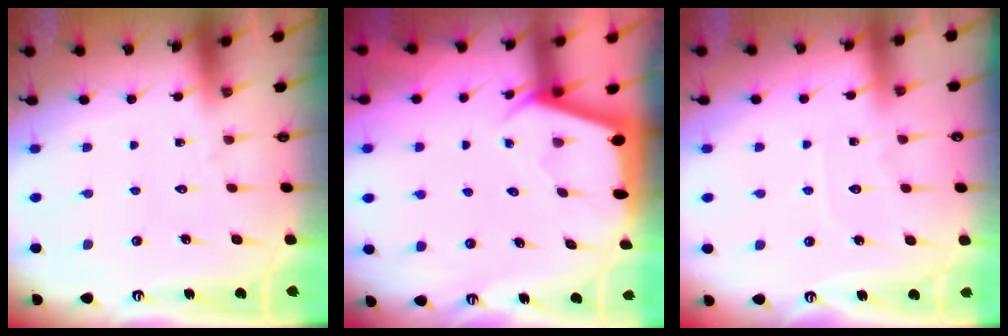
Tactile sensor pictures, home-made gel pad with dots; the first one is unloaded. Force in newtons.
{"total": 2.3, "press": 2.3, "slide": 0.3}
{"total": 3.6, "press": 3.6, "slide": 0.4}